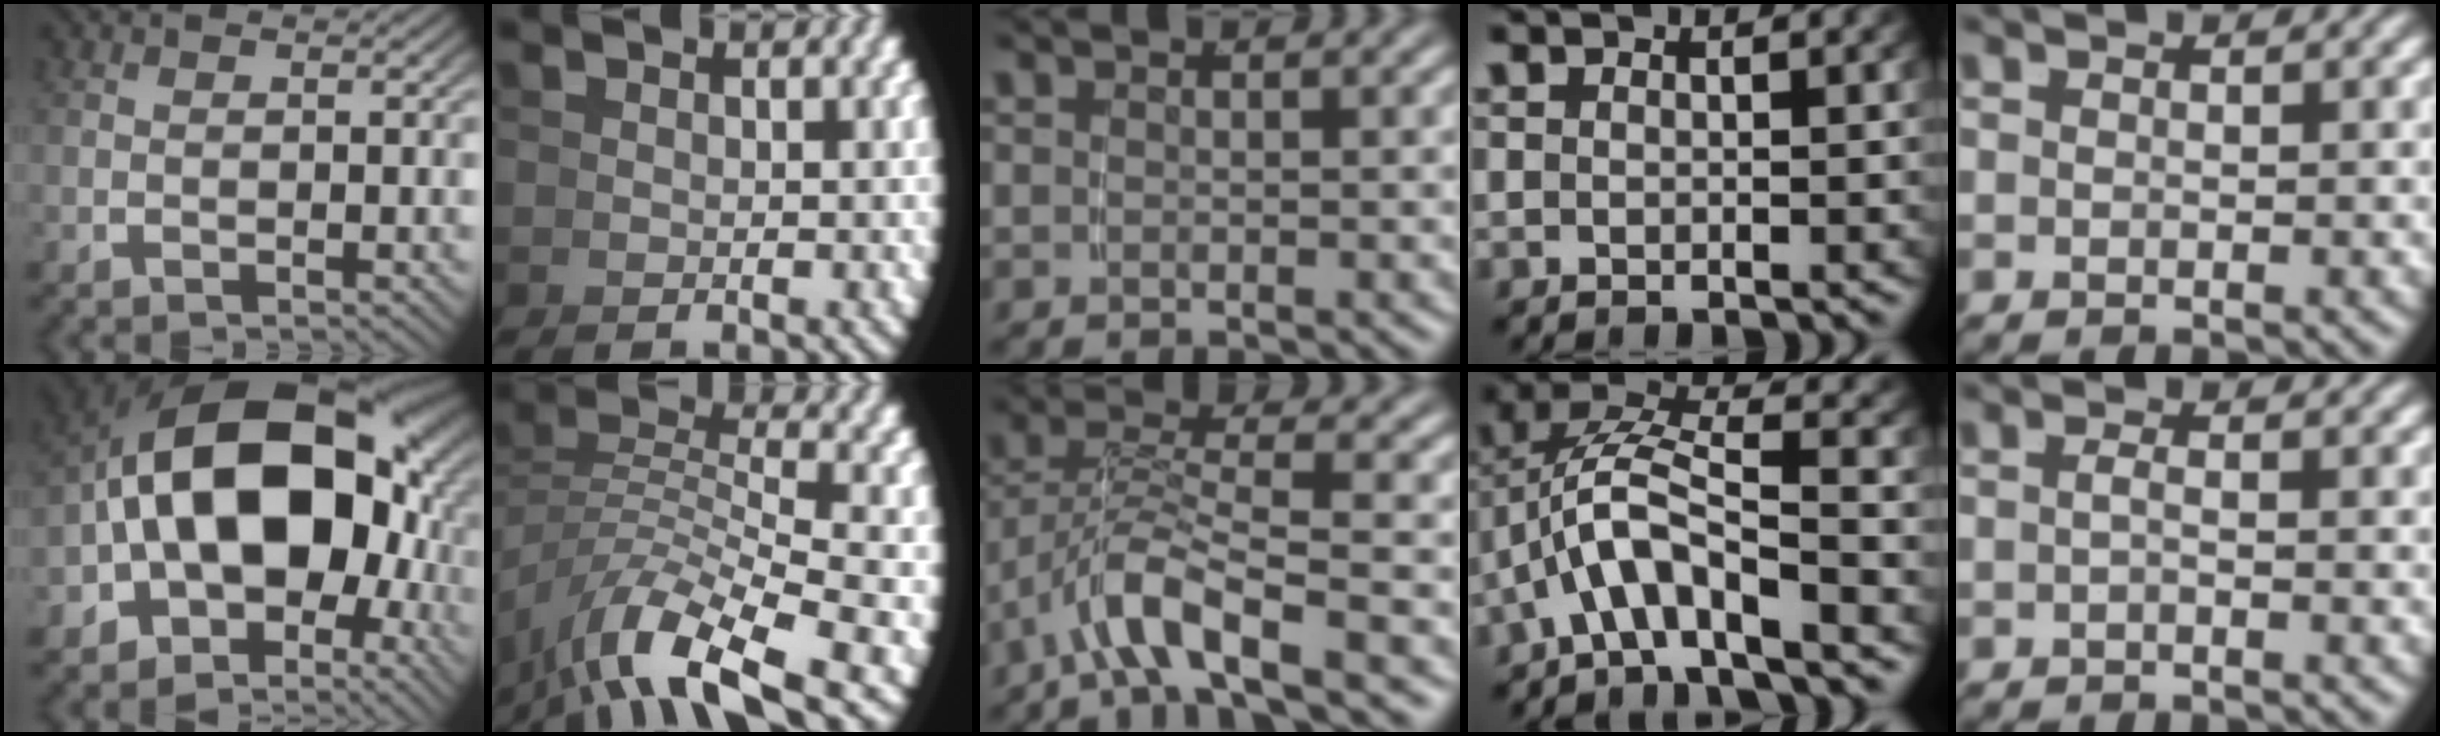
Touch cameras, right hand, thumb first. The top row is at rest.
{"thumb": {"total": 20.6, "force": [-0.8, 13.4, 15.7], "torque": [-0.293, -0.052, 0.002]}, "index": {"total": 6.8, "force": [-2.0, 3.4, 5.5], "torque": [-0.110, -0.017, -0.018]}, "middle": {"total": 4.8, "force": [-1.9, 1.9, 4.0], "torque": [-0.097, -0.014, -0.023]}, "ring": {"total": 5.9, "force": [0.0, 3.3, 4.8], "torque": [-0.115, -0.014, 0.000]}, "little": {"total": 1.0, "force": [-0.6, -0.6, 0.5], "torque": [-0.010, -0.003, -0.009]}}